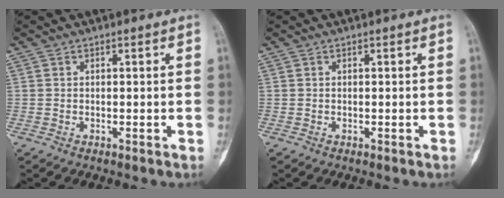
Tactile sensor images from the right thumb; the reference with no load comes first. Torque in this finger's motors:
{"motor_torque": [0.00, 0.00, 0.07, -0.06, 0.00]}